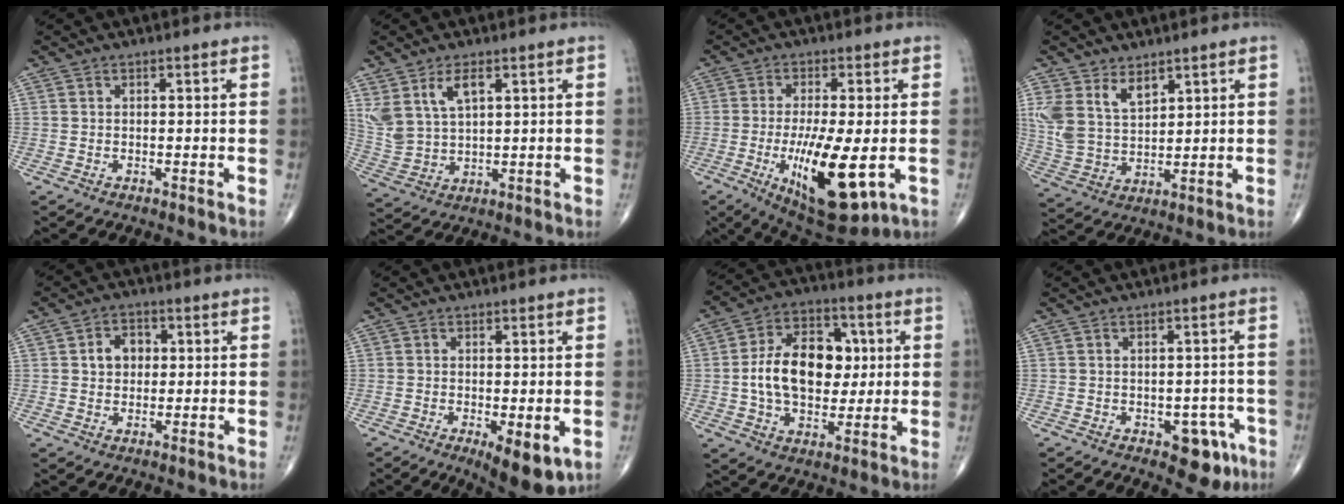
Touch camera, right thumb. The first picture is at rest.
{"total": 9.1, "force": [4.5, 4.6, 6.4], "torque": [-0.133, -0.012, 0.102]}
{"total": 15.7, "force": [-3.8, 5.1, 14.4], "torque": [-0.241, -0.019, -0.047]}
{"total": 9.5, "force": [5.2, 5.5, 5.7], "torque": [-0.101, -0.021, 0.118]}
{"total": 5.1, "force": [0.9, 4.1, 3.0], "torque": [-0.028, 0.008, 0.010]}
{"total": 7.9, "force": [-2.5, 3.0, 6.8], "torque": [-0.089, -0.017, -0.031]}
{"total": 16.6, "force": [1.1, 11.1, 12.3], "torque": [-0.172, 0.018, 0.017]}
{"total": 6.5, "force": [-2.9, 3.7, 4.5], "torque": [-0.021, 0.015, -0.032]}